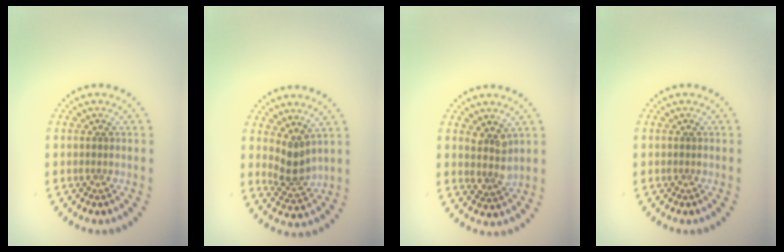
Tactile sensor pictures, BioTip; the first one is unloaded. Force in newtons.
{"total": 2.3, "press": 1.8, "slide": 1.5}
{"total": 2.0, "press": 1.6, "slide": 1.2}
{"total": 0.0}